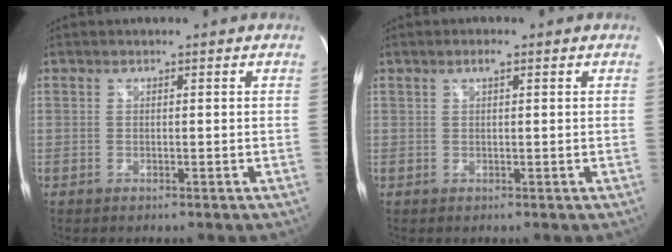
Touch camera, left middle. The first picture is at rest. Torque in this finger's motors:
{"motor_torque": [0.19, 0.18, -0.06, 0.02]}